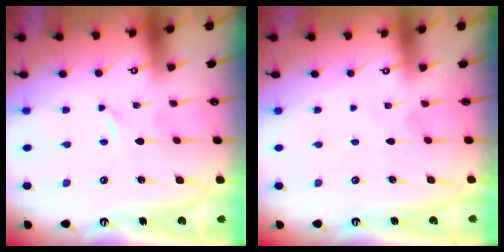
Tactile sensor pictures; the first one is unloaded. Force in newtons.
{"total": 2.4, "press": 2.4, "slide": 0.2}